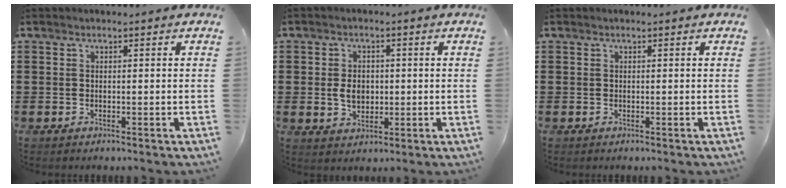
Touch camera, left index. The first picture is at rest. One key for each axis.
{"total": 4.2, "fx": 0.1, "fy": 2.9, "fz": 3.1, "tx": -0.056, "ty": 0.005, "tz": -0.001}
{"total": 0.0}